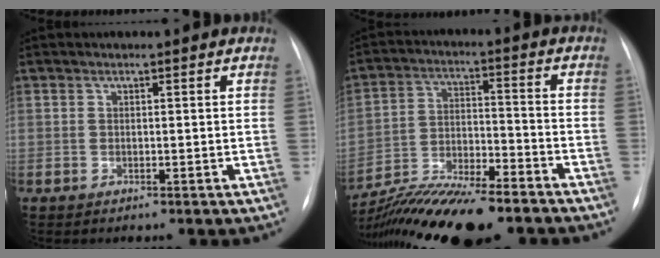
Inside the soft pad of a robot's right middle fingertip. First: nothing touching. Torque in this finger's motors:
{"motor_torque": [1.07, -1.07, 0.36, 0.12]}